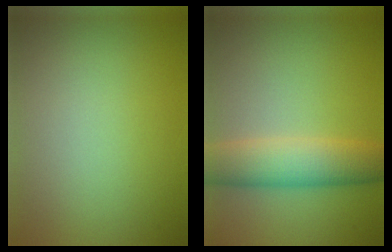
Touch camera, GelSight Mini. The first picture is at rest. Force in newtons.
{"total": 5.8, "press": 5.8, "slide": 0.2}